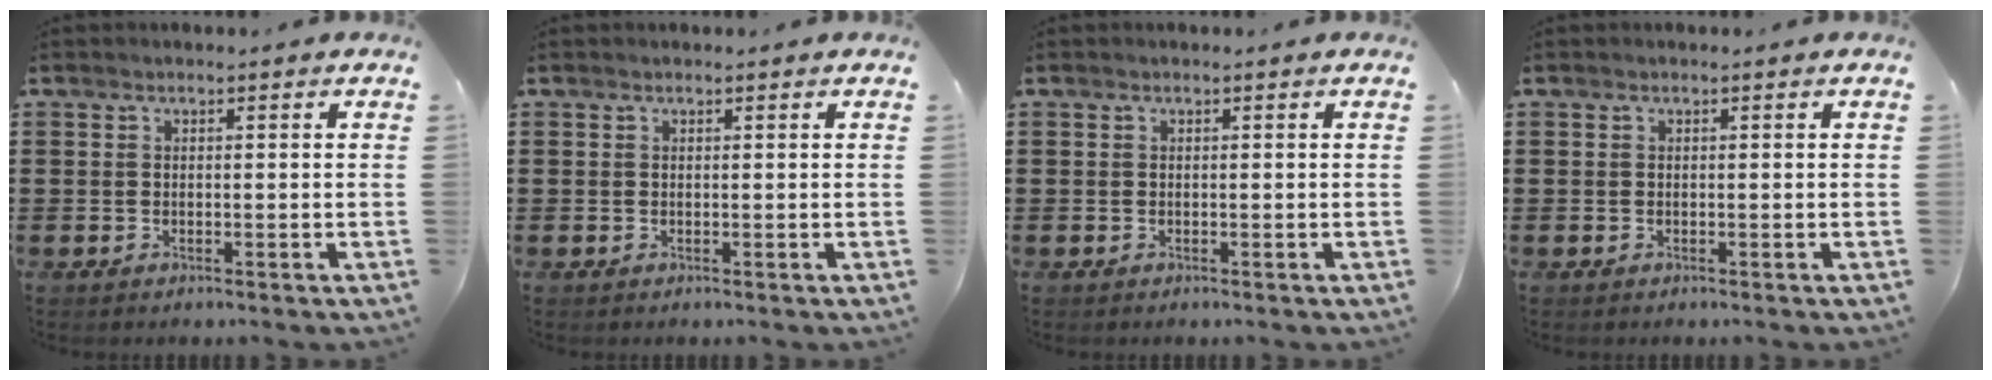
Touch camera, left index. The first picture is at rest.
{"total": 0.0}
{"total": 0.0}
{"total": 0.0}